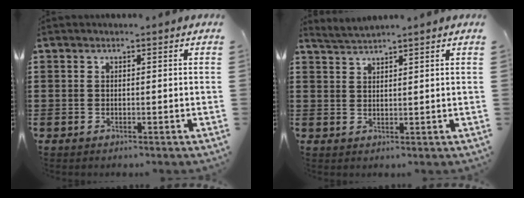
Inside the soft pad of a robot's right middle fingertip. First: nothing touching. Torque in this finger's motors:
{"motor_torque": [-0.47, -0.33, -0.02, -0.01]}